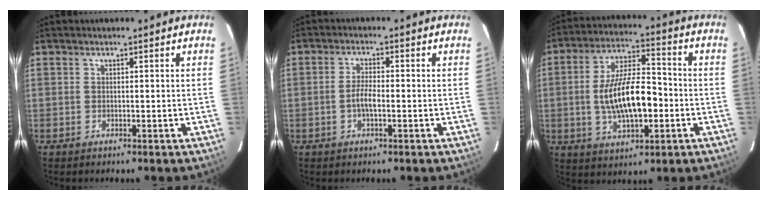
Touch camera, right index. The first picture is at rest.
{"total": 3.2, "force": [-1.0, 0.9, 2.9], "torque": [-0.061, 0.004, -0.018]}
{"total": 14.3, "force": [-2.3, 5.8, 12.9], "torque": [-0.244, 0.008, -0.035]}